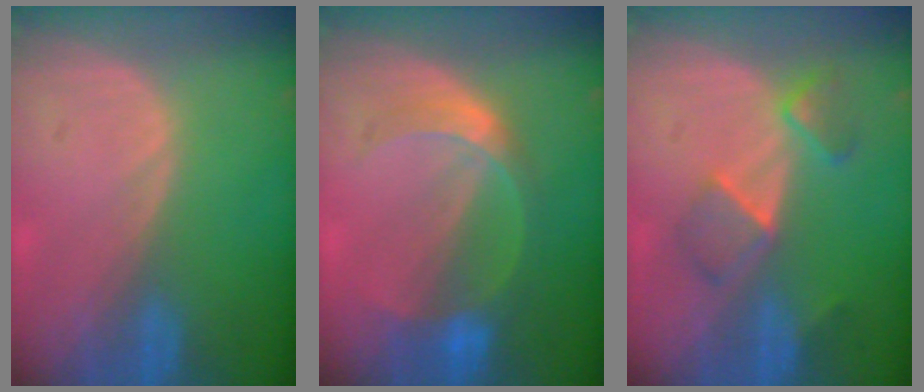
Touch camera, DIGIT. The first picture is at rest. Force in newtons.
{"total": 6.3, "press": 5.6, "slide": 3.0}
{"total": 5.4, "press": 5.1, "slide": 2.0}